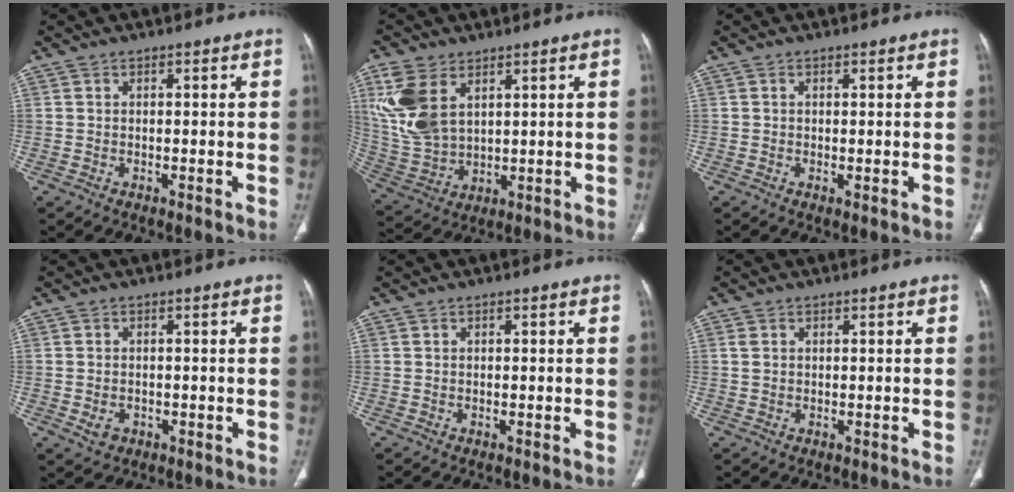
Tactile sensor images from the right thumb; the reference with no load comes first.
{"total": 12.8, "force": [5.1, 7.7, 8.8], "torque": [-0.196, -0.012, 0.118]}
{"total": 0.8, "force": [0.0, 0.2, 0.7], "torque": [-0.018, -0.005, 0.002]}
{"total": 2.7, "force": [-0.7, 2.1, 1.4], "torque": [-0.020, 0.003, -0.003]}
{"total": 0.0}
{"total": 1.3, "force": [0.2, 1.0, 0.8], "torque": [-0.020, 0.003, 0.007]}